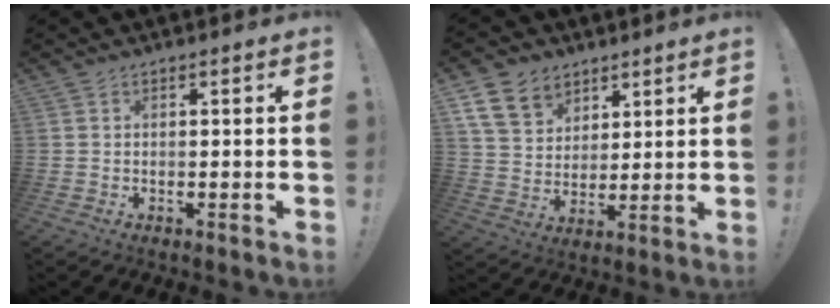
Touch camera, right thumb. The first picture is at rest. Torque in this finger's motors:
{"motor_torque": [0.14, 0.15, 0.12, 0.04, 0.00]}